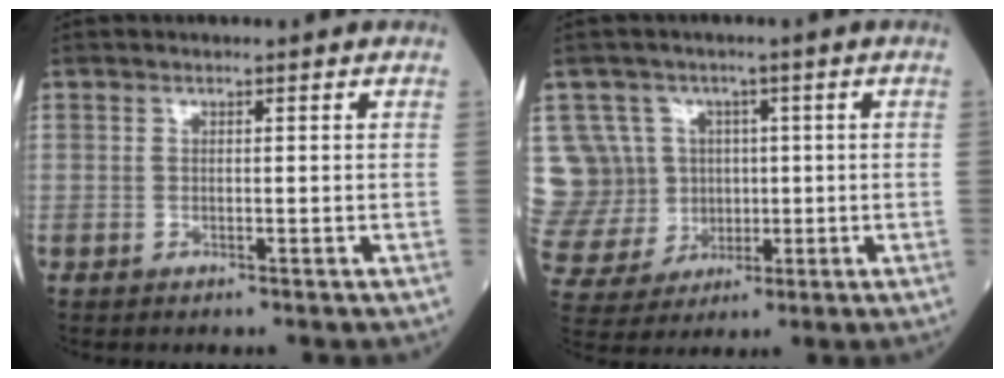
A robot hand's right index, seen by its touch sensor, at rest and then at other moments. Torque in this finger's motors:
{"motor_torque": [0.72, 0.05, 0.23, 0.06]}